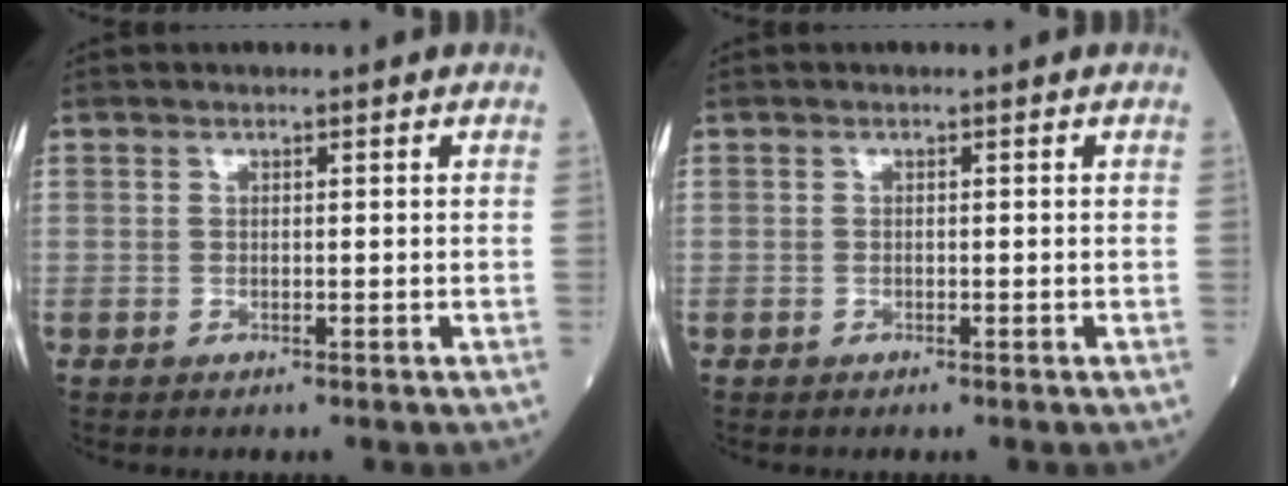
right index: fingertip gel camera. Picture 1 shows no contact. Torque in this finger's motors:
{"motor_torque": [0.02, 0.00, 0.04, -0.01]}